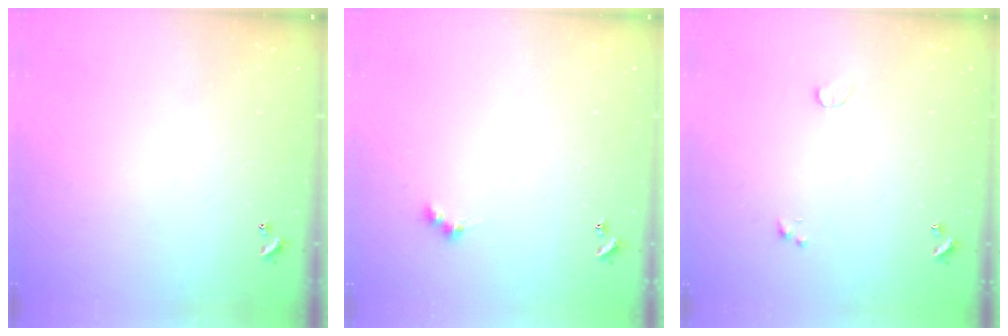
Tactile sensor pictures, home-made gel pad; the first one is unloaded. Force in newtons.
{"total": 3.0, "press": 2.9, "slide": 0.5}
{"total": 0.5, "press": 0.4, "slide": 0.3}